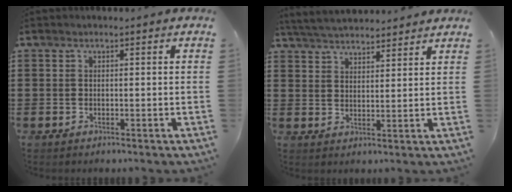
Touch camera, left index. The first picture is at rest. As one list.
[{"total": 4.4, "force": [4.4, 0.2, 0.8], "torque": [-0.030, -0.015, 0.080]}]